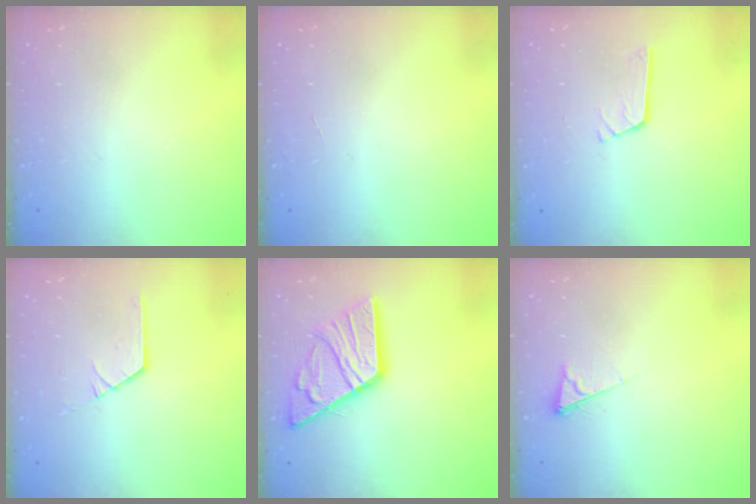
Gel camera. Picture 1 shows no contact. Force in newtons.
{"total": 0.0}
{"total": 2.7, "press": 2.7, "slide": 0.3}
{"total": 1.0, "press": 1.0, "slide": 0.1}
{"total": 13.3, "press": 13.3, "slide": 0.9}
{"total": 4.2, "press": 4.2, "slide": 0.4}